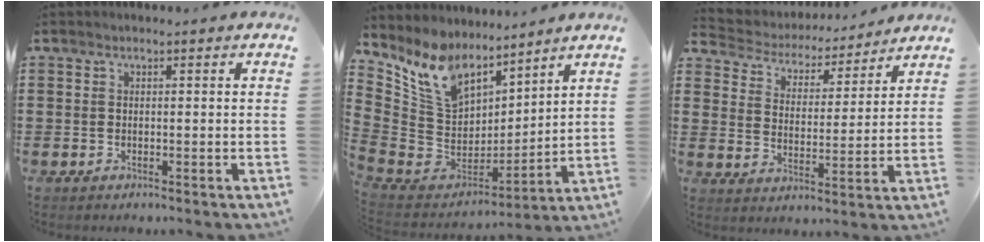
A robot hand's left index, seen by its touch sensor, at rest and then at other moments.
{"total": 11.2, "force": [8.7, 5.3, 4.6], "torque": [-0.149, -0.060, 0.158]}
{"total": 4.2, "force": [4.1, 0.6, 0.3], "torque": [-0.033, -0.034, 0.064]}